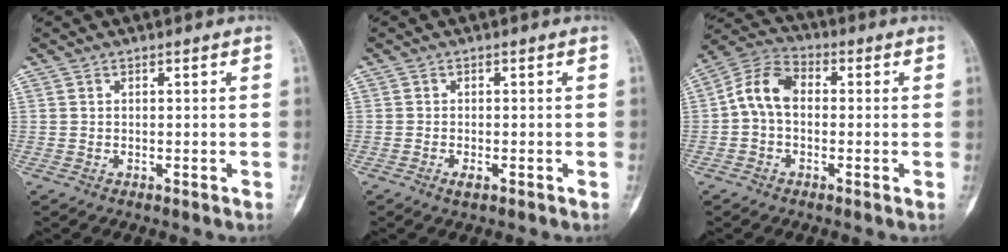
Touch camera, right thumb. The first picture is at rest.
{"total": 1.4, "force": [-0.7, 0.5, 1.1], "torque": [-0.022, 0.000, -0.015]}
{"total": 8.3, "force": [-0.2, 5.7, 6.0], "torque": [-0.104, 0.028, -0.018]}